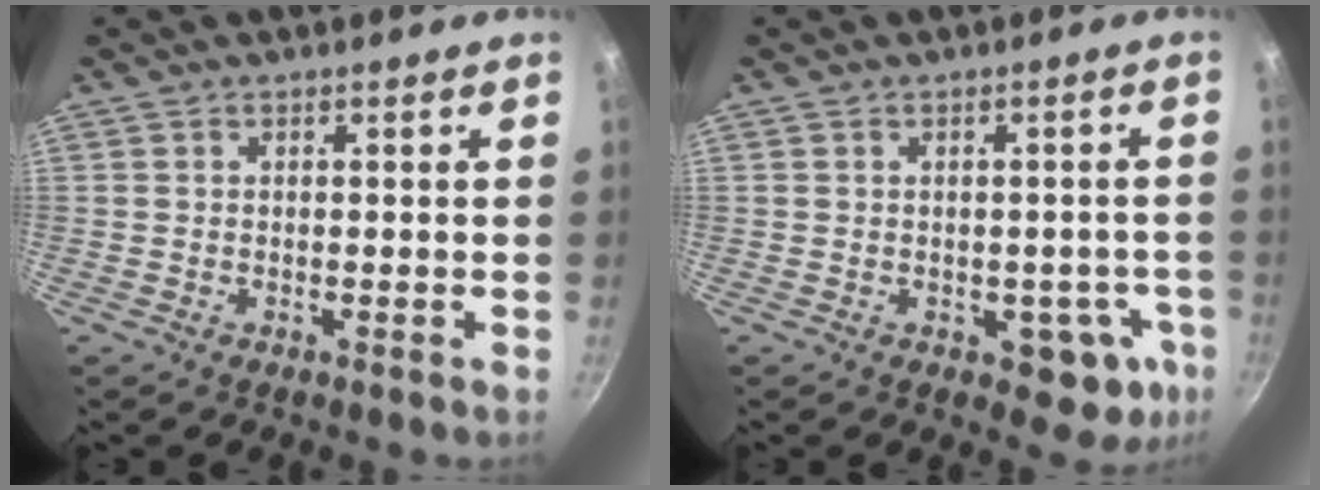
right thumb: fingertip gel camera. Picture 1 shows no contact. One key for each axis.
{"total": 8.4, "fx": -2.5, "fy": 5.4, "fz": 6.0, "tx": -0.014, "ty": 0.020, "tz": -0.022}